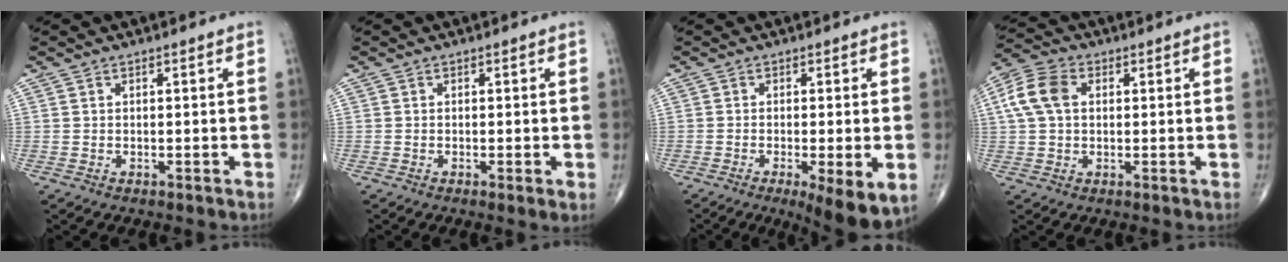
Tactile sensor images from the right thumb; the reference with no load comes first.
{"total": 1.5, "force": [-0.3, 0.1, 1.5], "torque": [-0.032, -0.007, -0.009]}
{"total": 9.3, "force": [-3.4, 2.2, 8.4], "torque": [-0.123, -0.018, -0.051]}
{"total": 8.3, "force": [1.6, 5.7, 5.9], "torque": [-0.127, 0.020, 0.026]}